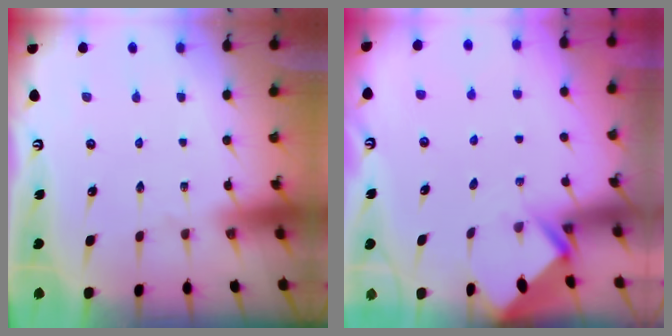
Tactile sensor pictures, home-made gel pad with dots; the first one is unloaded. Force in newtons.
{"total": 2.7, "press": 2.7, "slide": 0.2}